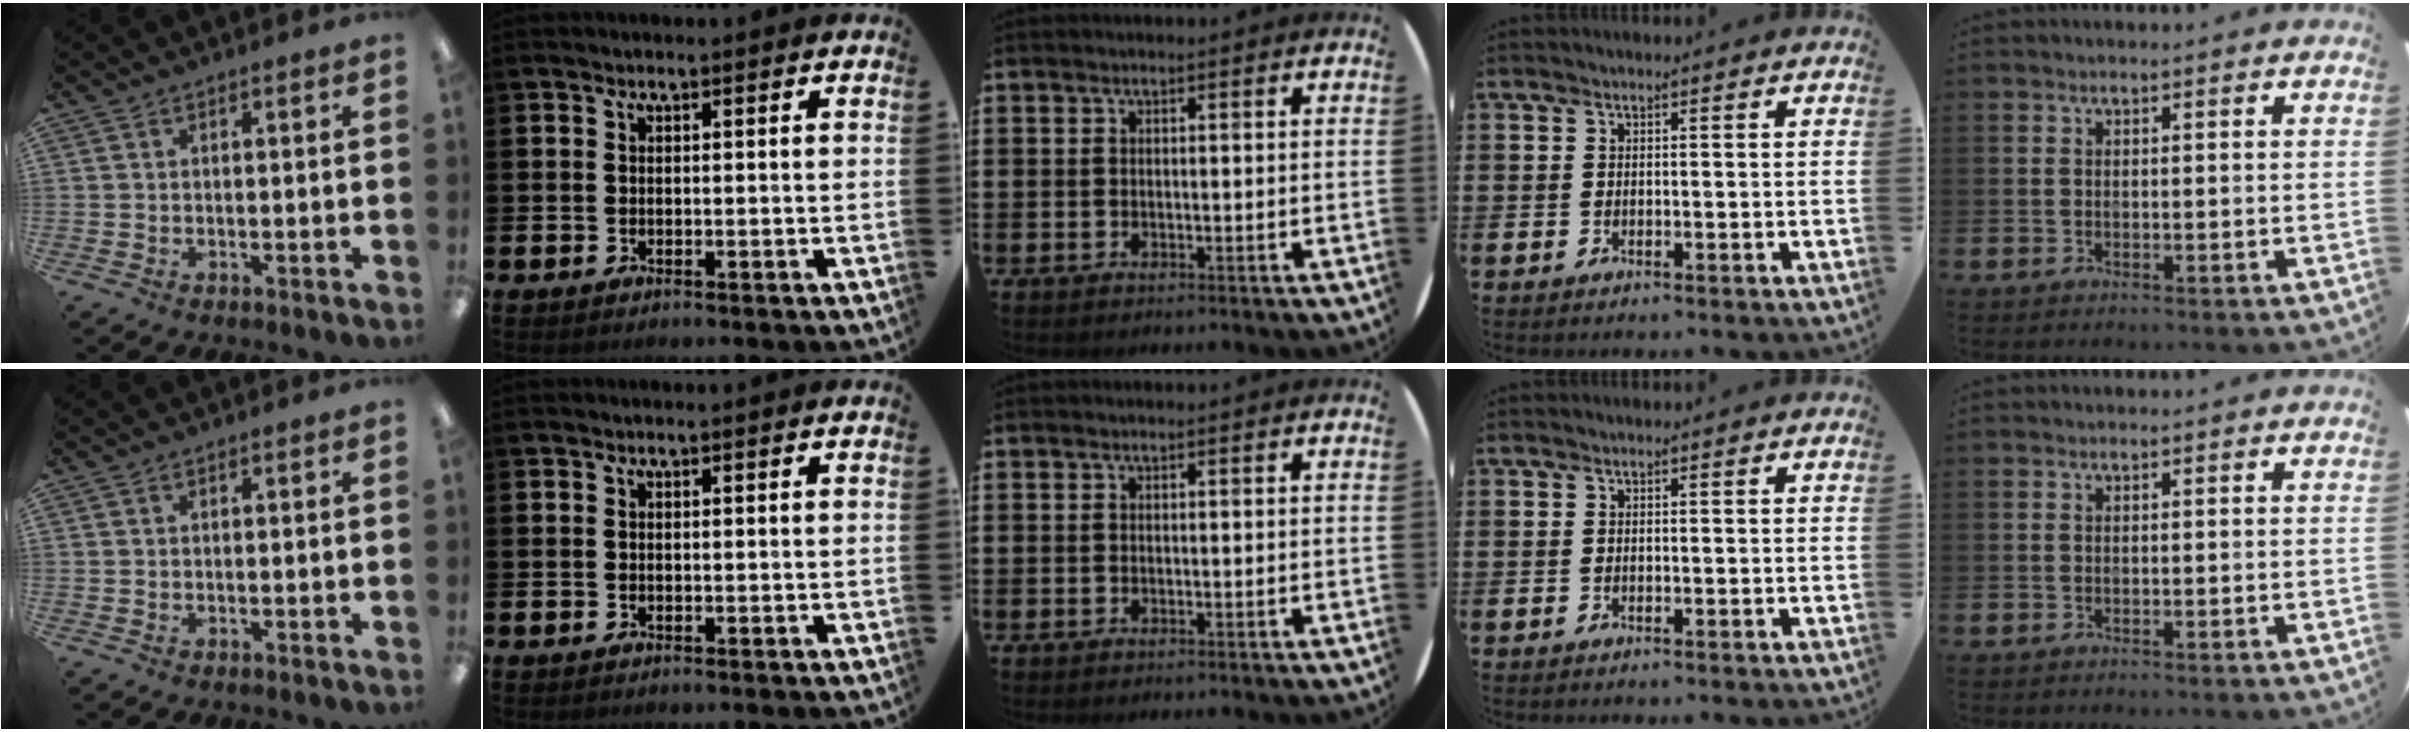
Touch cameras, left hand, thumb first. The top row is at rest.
{}